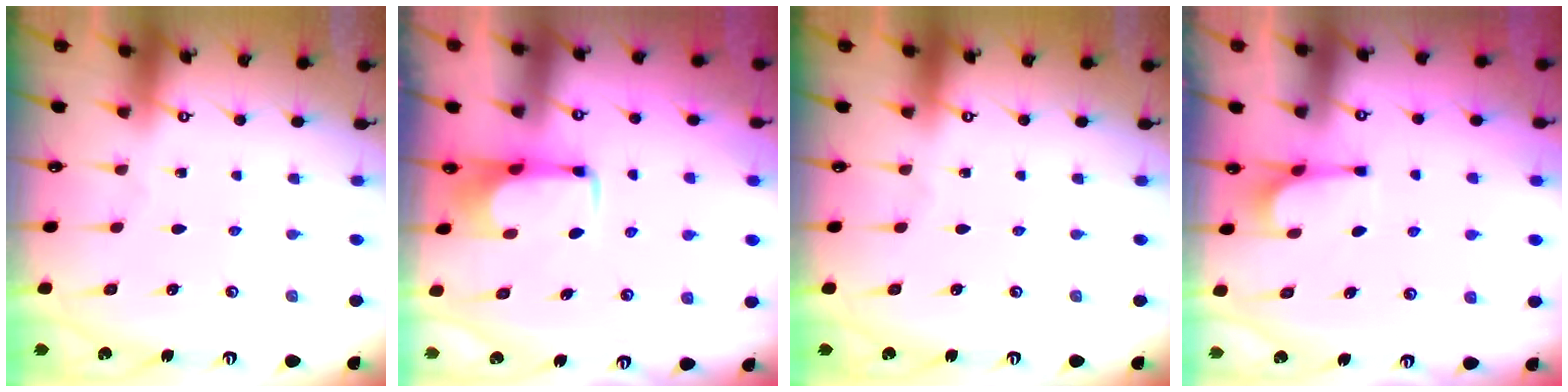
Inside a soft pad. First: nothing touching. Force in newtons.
{"total": 1.5, "press": 1.5, "slide": 0.2}
{"total": 0.0}
{"total": 2.2, "press": 2.2, "slide": 0.5}